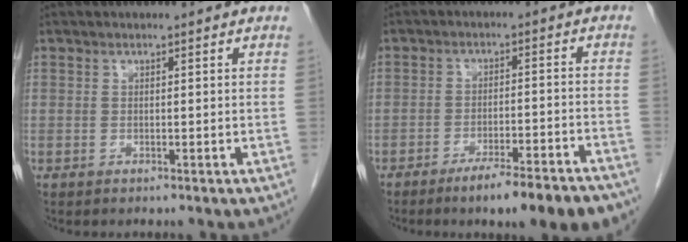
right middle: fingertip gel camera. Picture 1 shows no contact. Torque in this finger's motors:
{"motor_torque": [1.12, -1.02, 0.13, 0.07]}